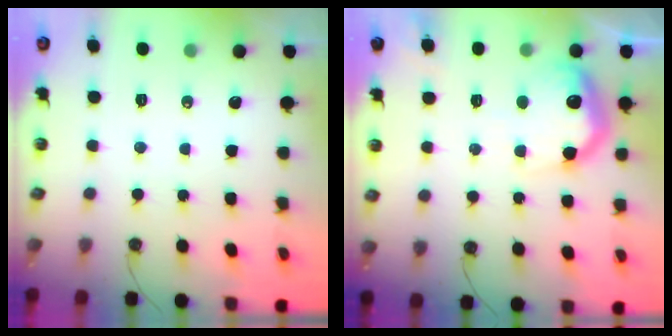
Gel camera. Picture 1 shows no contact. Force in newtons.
{"total": 17.4, "press": 17.3, "slide": 1.5}